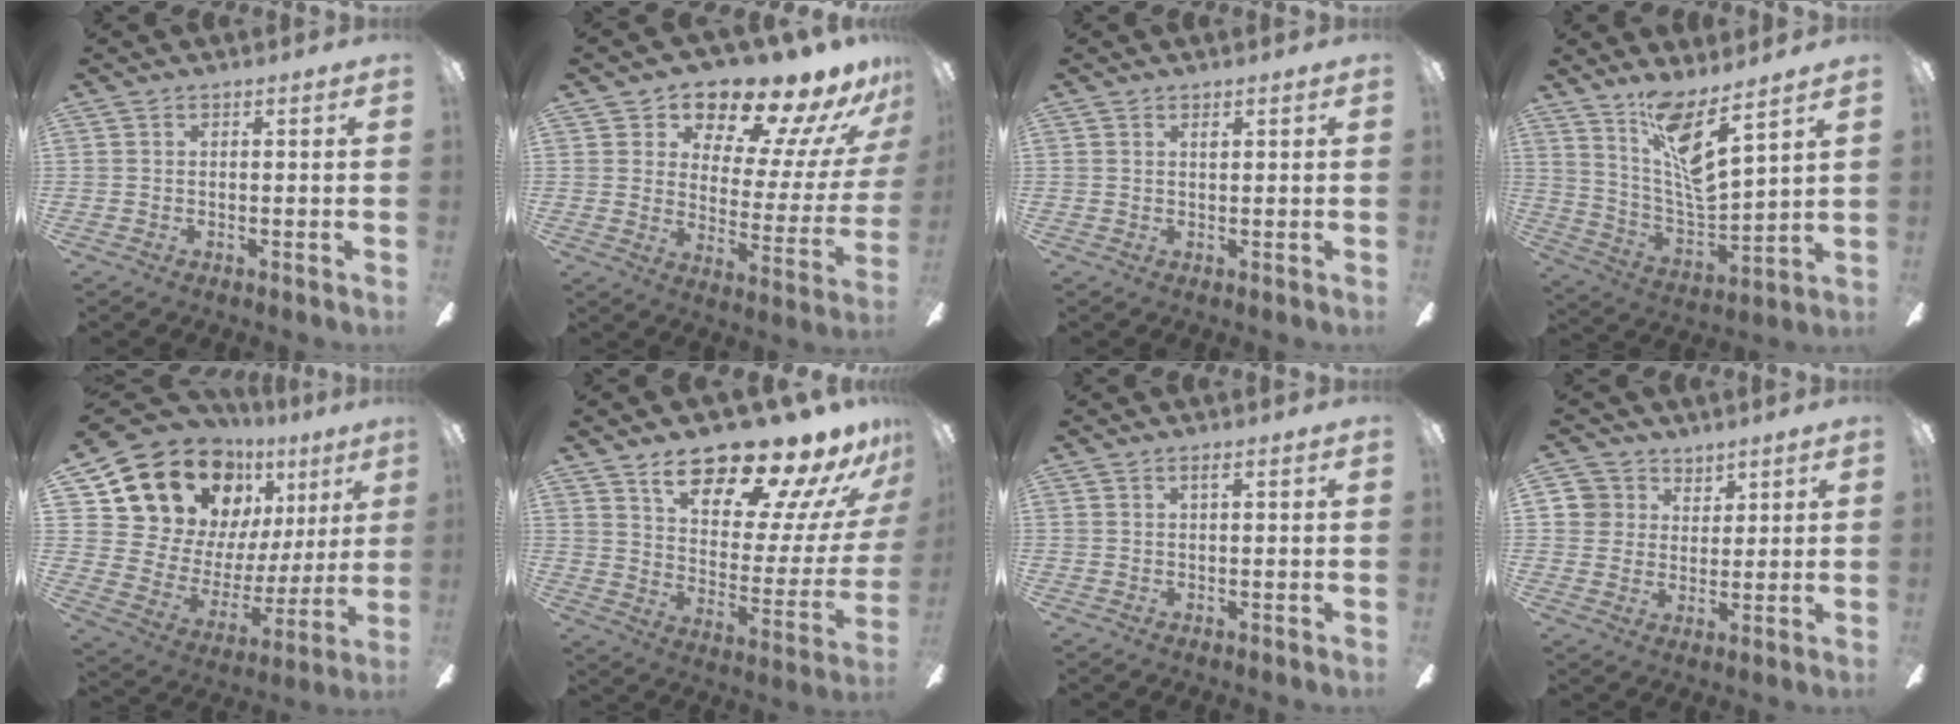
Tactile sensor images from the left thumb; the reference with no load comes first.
{"total": 17.0, "force": [14.3, 5.6, 7.4], "torque": [-0.109, -0.113, 0.235]}
{"total": 1.1, "force": [0.8, 0.5, 0.5], "torque": [-0.002, -0.002, 0.013]}
{"total": 13.4, "force": [9.2, 3.0, 9.2], "torque": [-0.181, -0.064, 0.161]}
{"total": 17.5, "force": [12.2, 11.0, 6.2], "torque": [-0.127, -0.091, 0.243]}
{"total": 21.5, "force": [17.1, 5.7, 11.9], "torque": [-0.180, -0.124, 0.278]}
{"total": 1.2, "force": [0.7, 0.3, 0.9], "torque": [-0.021, 0.002, 0.011]}
{"total": 6.5, "force": [4.1, 5.0, -0.3], "torque": [-0.010, -0.019, 0.081]}